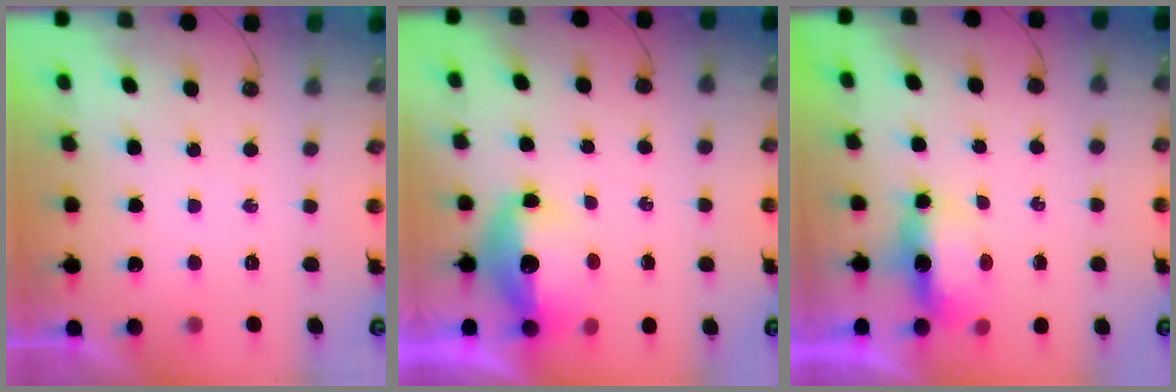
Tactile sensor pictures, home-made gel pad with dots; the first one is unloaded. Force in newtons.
{"total": 11.4, "press": 11.3, "slide": 1.2}
{"total": 10.4, "press": 7.2, "slide": 7.5}